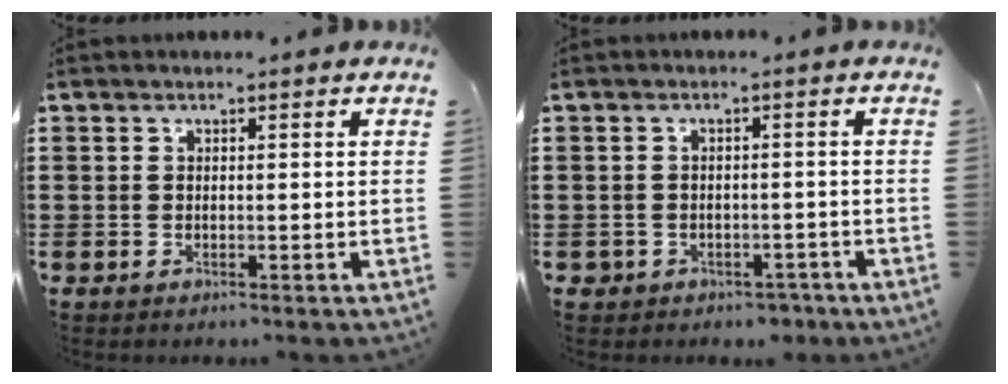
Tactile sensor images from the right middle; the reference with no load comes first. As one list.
[{"total": 1.8, "force": [-1.5, 0.9, -0.1], "torque": [-0.006, 0.000, -0.034]}]